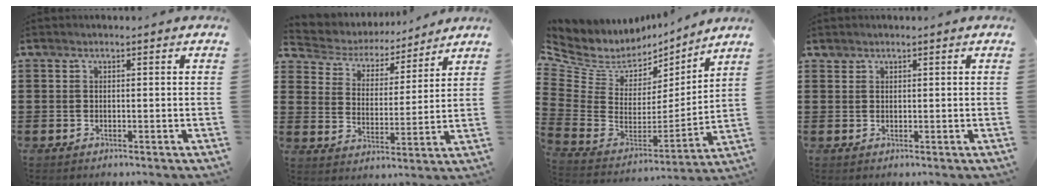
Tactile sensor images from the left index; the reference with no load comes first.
{"total": 4.6, "force": [4.4, 1.3, 0.2], "torque": [-0.035, -0.032, 0.070]}
{"total": 5.8, "force": [3.9, 4.1, 1.4], "torque": [-0.080, -0.042, 0.065]}
{"total": 0.8, "force": [0.7, 0.3, 0.1], "torque": [-0.003, 0.001, 0.015]}